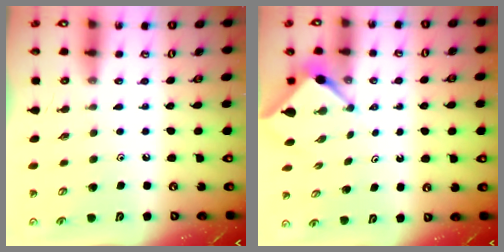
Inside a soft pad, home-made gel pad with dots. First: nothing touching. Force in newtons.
{"total": 3.1, "press": 3.1, "slide": 0.3}